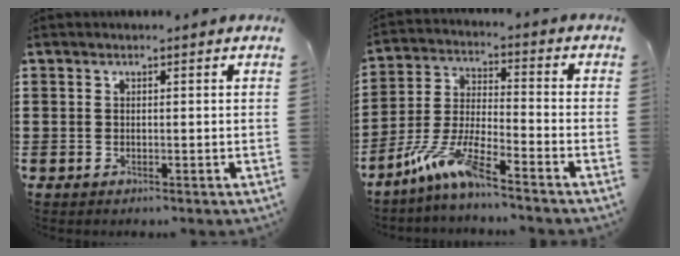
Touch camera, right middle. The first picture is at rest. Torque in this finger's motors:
{"motor_torque": [2.14, 0.00, 0.56, 0.21]}